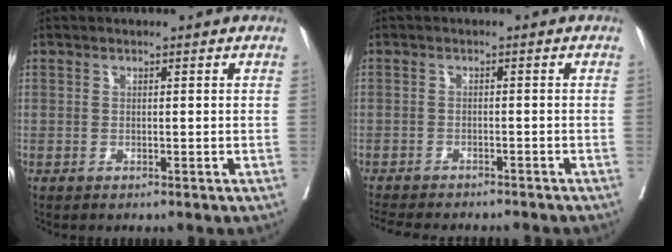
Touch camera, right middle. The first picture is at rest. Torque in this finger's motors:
{"motor_torque": [0.19, -0.36, 0.06, 0.02]}